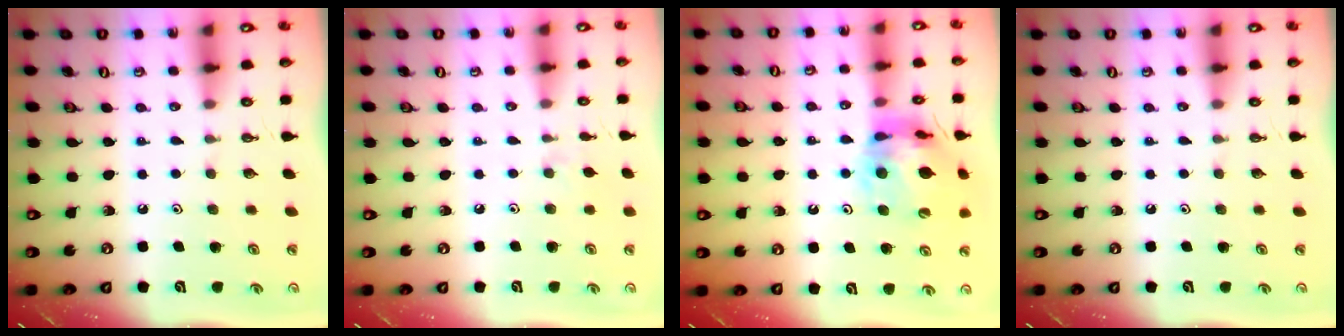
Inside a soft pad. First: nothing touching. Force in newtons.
{"total": 3.9, "press": 3.8, "slide": 0.6}
{"total": 15.4, "press": 15.3, "slide": 1.5}
{"total": 0.0}